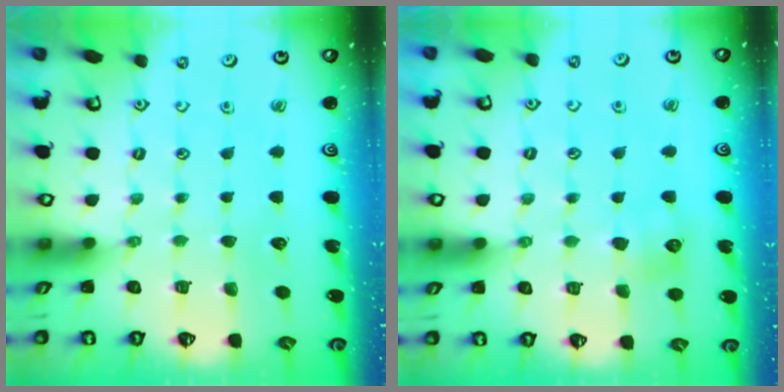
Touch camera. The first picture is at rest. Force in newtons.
{"total": 6.0, "press": 5.9, "slide": 0.9}